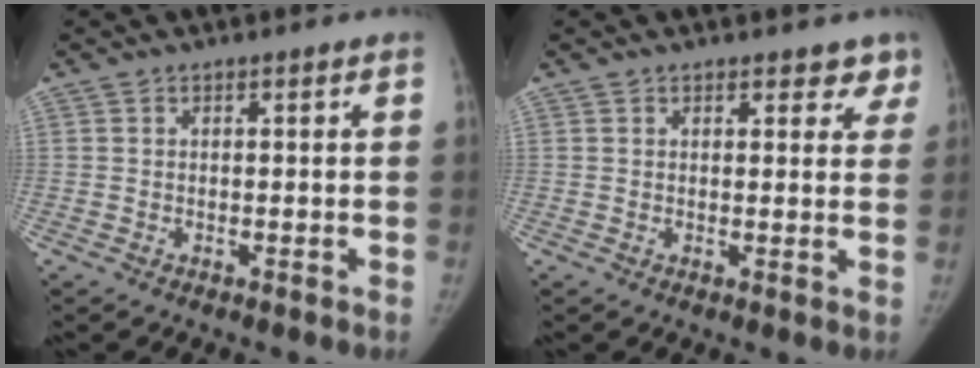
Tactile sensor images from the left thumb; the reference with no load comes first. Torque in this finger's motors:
{"motor_torque": [-0.14, 0.08, 0.32, 0.24, -0.04]}